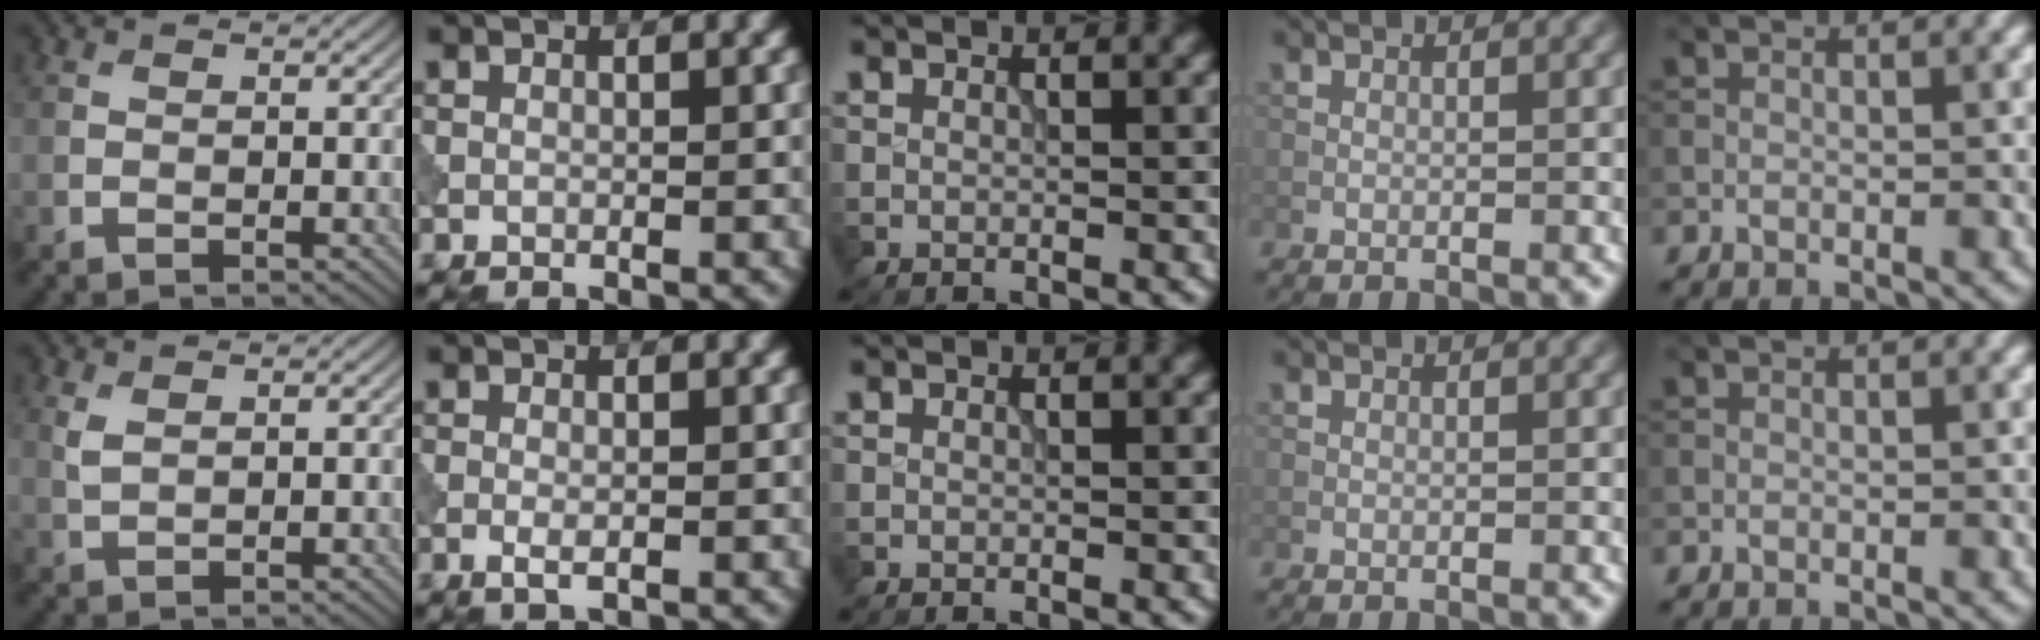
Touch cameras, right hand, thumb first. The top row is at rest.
{"thumb": {"total": 1.7, "force": [0.9, 0.7, 1.2], "torque": [-0.036, -0.001, 0.024]}, "index": {"total": 1.5, "force": [-0.5, 0.5, 1.3], "torque": [-0.029, -0.004, -0.012]}}